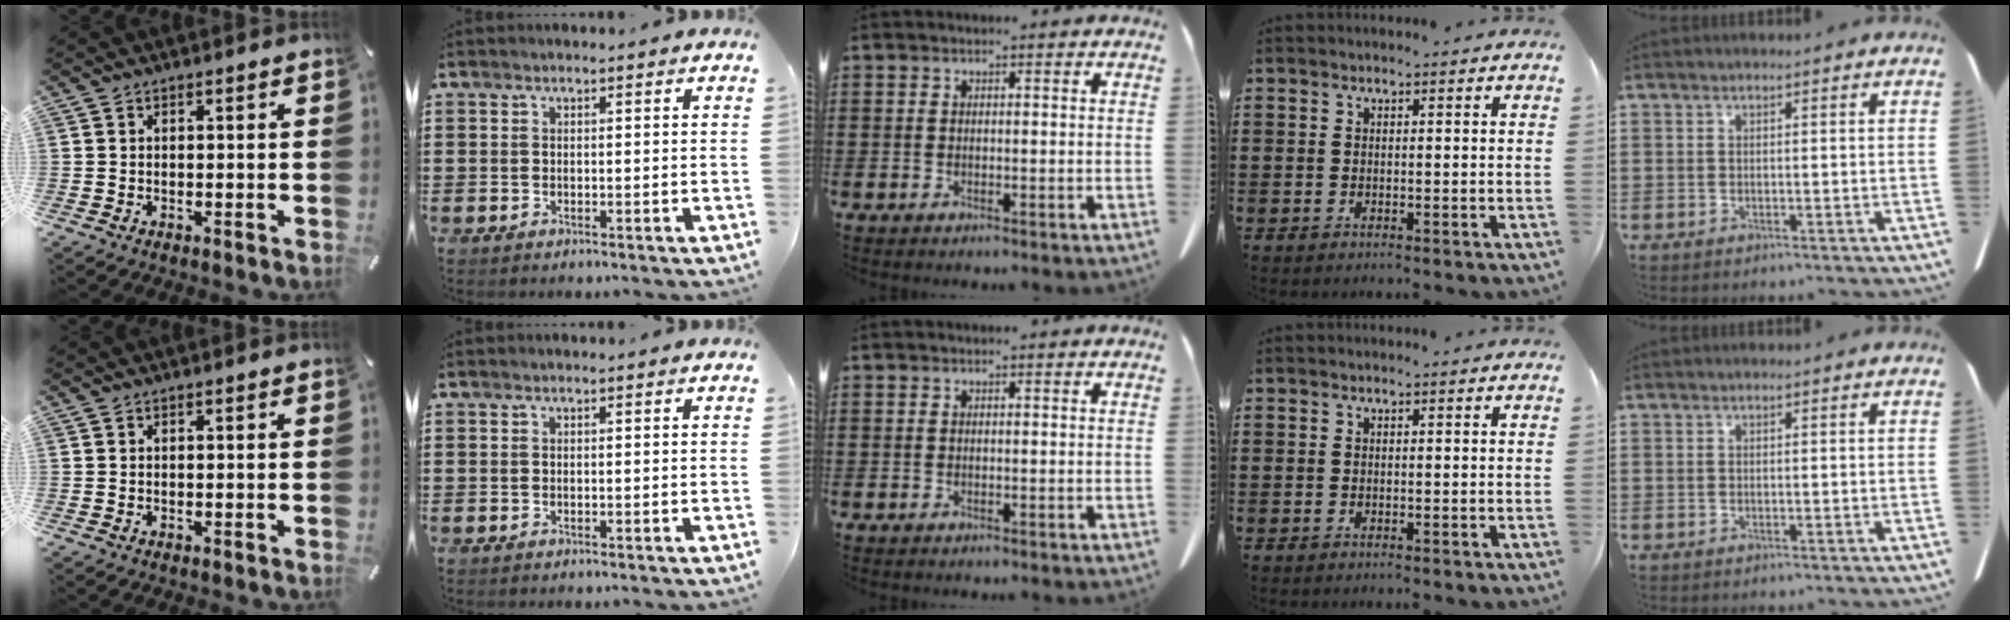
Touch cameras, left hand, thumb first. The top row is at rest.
{}